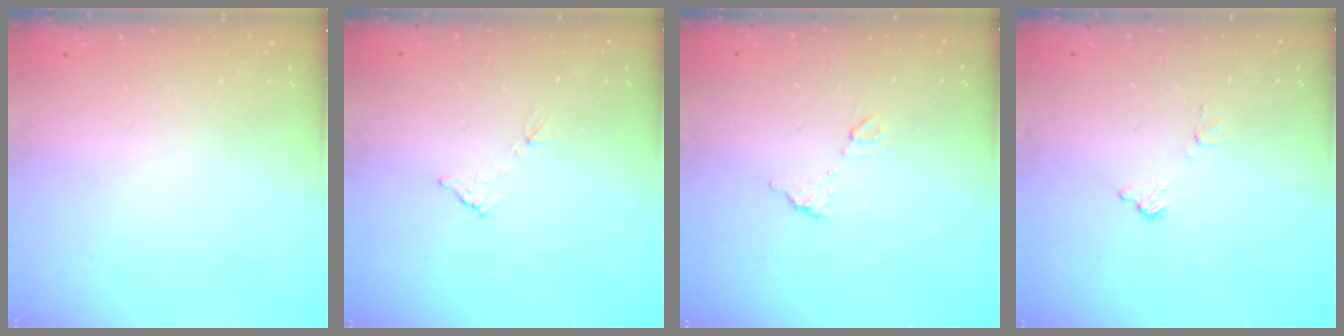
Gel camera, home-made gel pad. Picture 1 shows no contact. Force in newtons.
{"total": 5.4, "press": 5.4, "slide": 0.1}
{"total": 5.8, "press": 5.8, "slide": 0.3}
{"total": 5.5, "press": 5.5, "slide": 0.3}